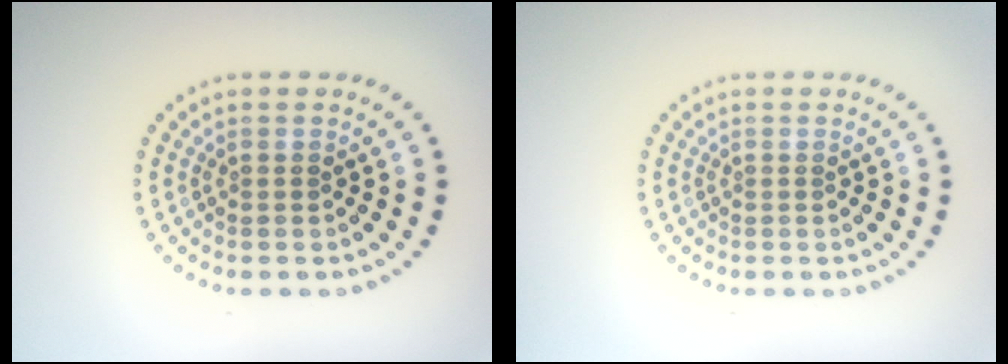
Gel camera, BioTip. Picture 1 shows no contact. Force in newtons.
{"total": 0.0}